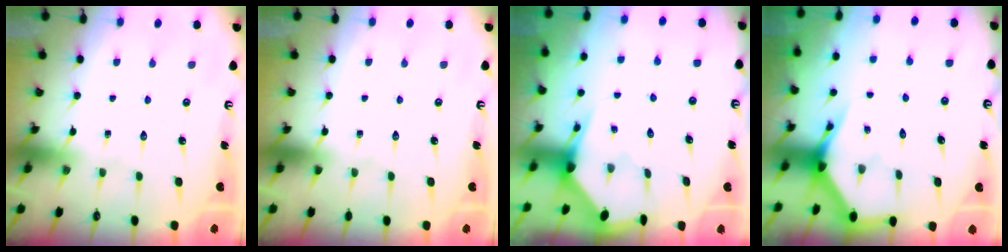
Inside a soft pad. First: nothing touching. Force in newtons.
{"total": 0.0}
{"total": 3.2, "press": 3.2, "slide": 0.3}
{"total": 4.0, "press": 4.0, "slide": 0.1}